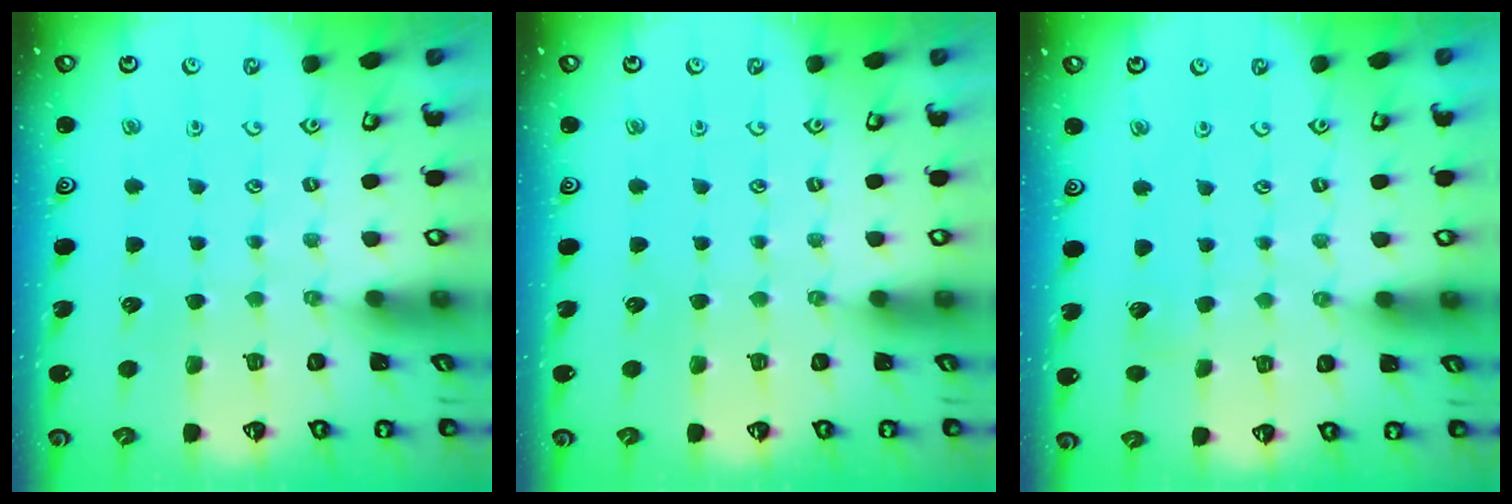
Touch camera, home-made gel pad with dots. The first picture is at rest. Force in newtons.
{"total": 0.0}
{"total": 3.3, "press": 3.3, "slide": 0.4}